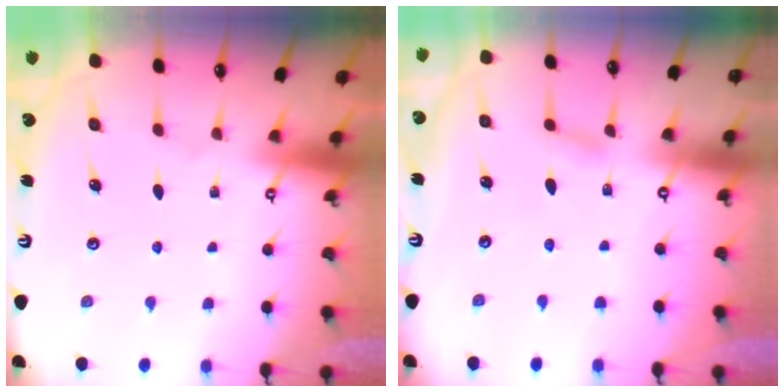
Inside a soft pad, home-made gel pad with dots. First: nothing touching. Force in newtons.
{"total": 2.1, "press": 2.0, "slide": 0.2}